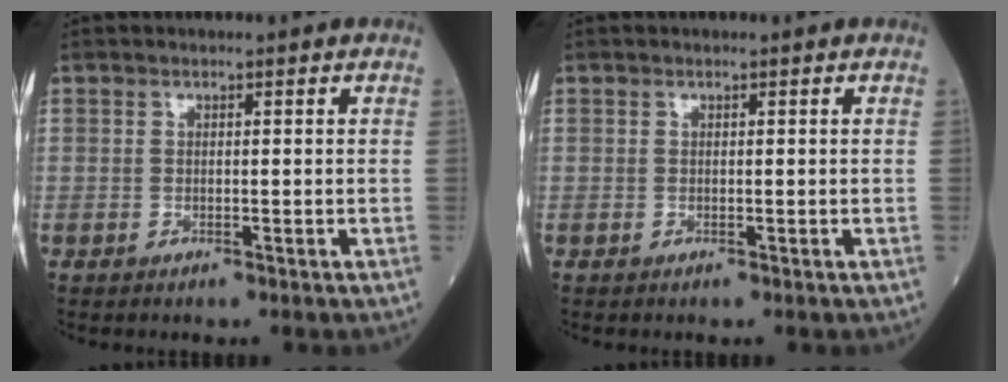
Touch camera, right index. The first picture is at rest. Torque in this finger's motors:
{"motor_torque": [-0.26, 0.05, -0.05, -0.01]}